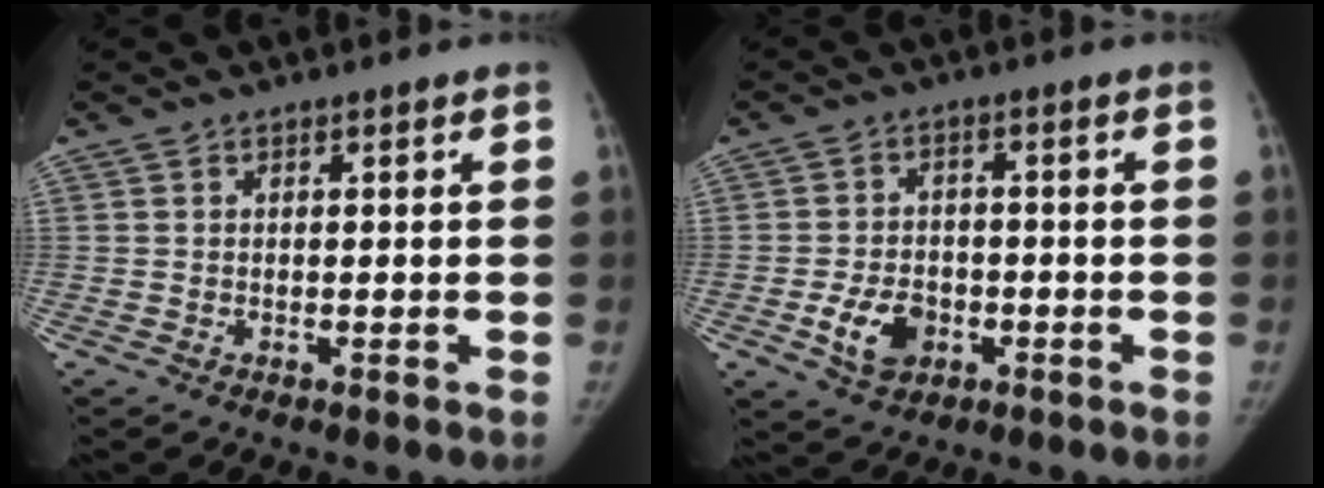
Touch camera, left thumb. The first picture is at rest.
{"total": 7.2, "force": [-2.5, 5.0, 4.5], "torque": [-0.067, 0.011, -0.040]}